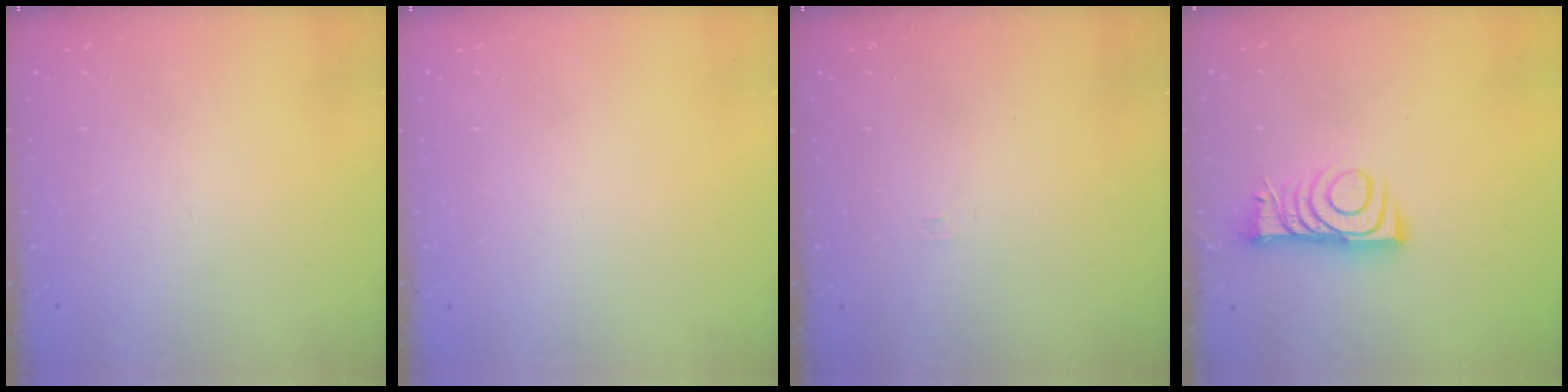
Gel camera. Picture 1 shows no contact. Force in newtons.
{"total": 1.5, "press": 1.5, "slide": 0.1}
{"total": 3.3, "press": 3.3, "slide": 0.4}
{"total": 8.8, "press": 8.8, "slide": 0.6}